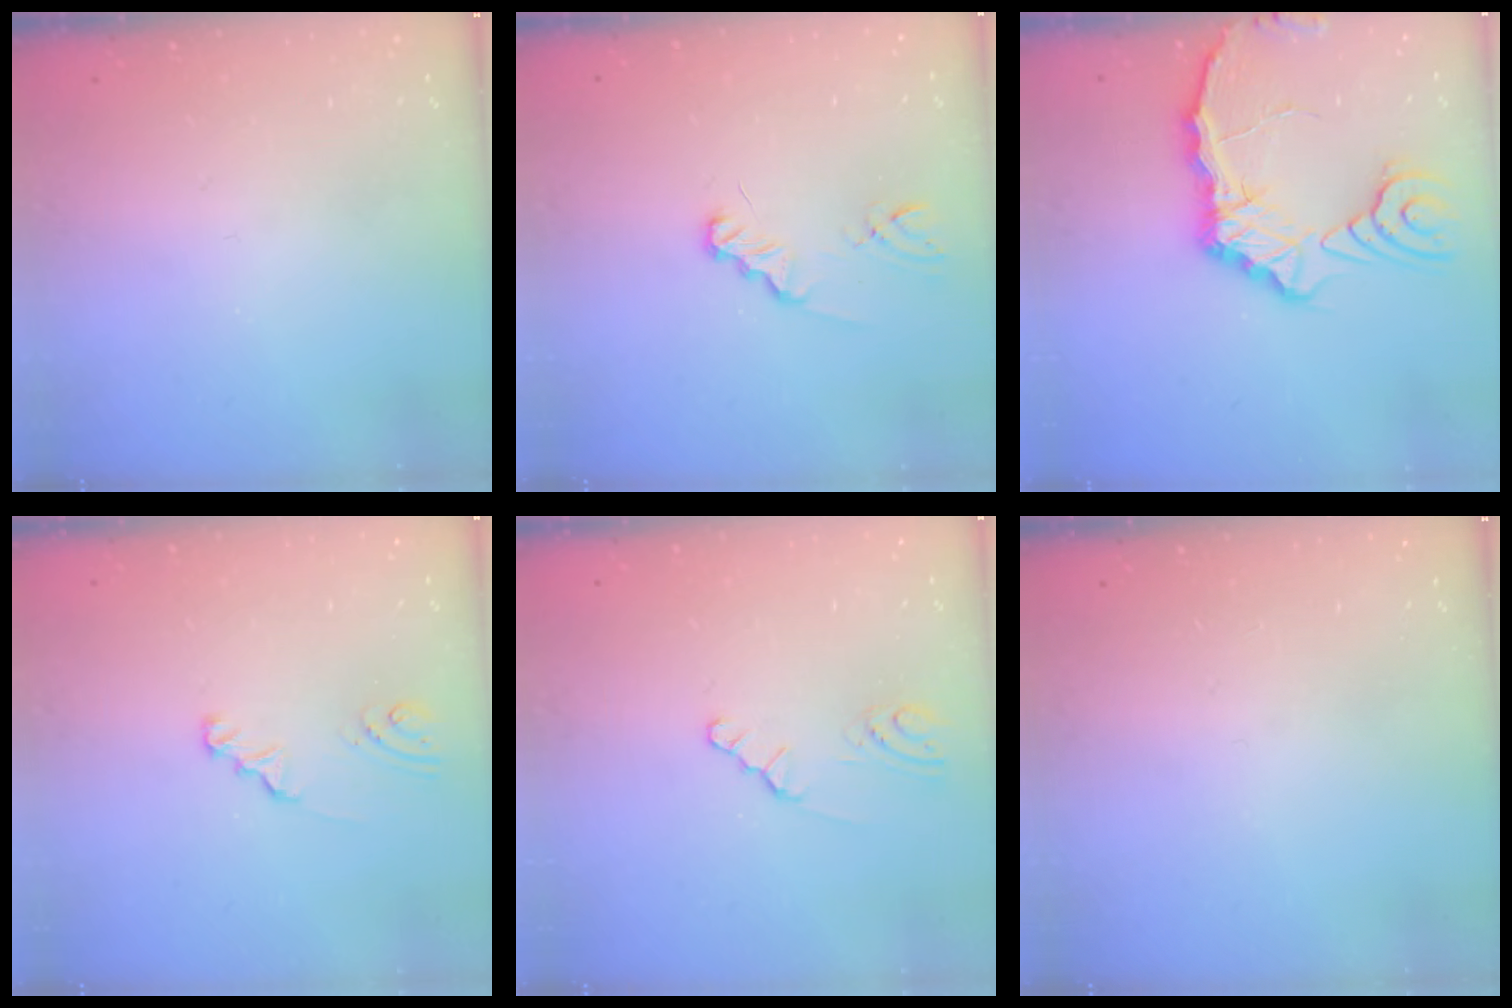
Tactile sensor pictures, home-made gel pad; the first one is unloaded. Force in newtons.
{"total": 1.9, "press": 1.9, "slide": 0.2}
{"total": 15.1, "press": 15.0, "slide": 2.0}
{"total": 1.7, "press": 1.7, "slide": 0.1}
{"total": 1.4, "press": 1.4, "slide": 0.2}
{"total": 0.0}